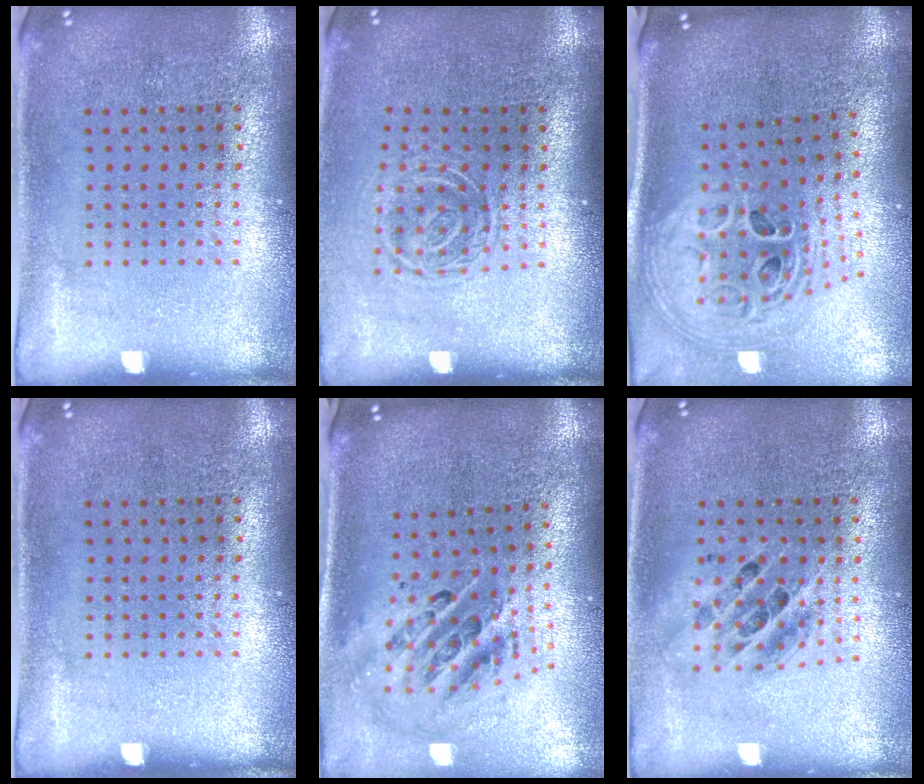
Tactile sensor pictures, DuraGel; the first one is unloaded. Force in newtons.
{"total": 1.6, "press": 1.1, "slide": 1.1}
{"total": 2.8, "press": 2.0, "slide": 2.0}
{"total": 0.0}
{"total": 1.7, "press": 1.4, "slide": 1.0}
{"total": 1.4, "press": 1.3, "slide": 0.7}